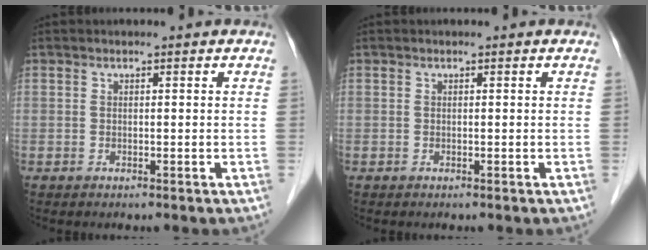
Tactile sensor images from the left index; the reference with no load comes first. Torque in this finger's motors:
{"motor_torque": [0.00, 0.00, 0.00, 0.00]}